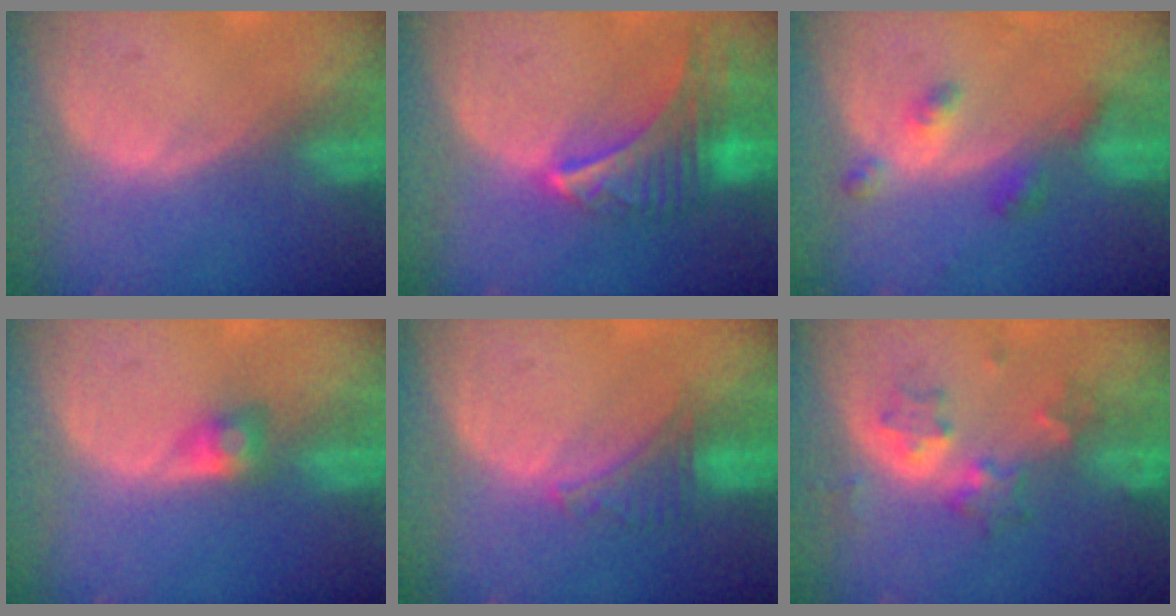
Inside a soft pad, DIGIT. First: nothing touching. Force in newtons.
{"total": 9.2, "press": 8.1, "slide": 4.3}
{"total": 4.2, "press": 3.9, "slide": 1.6}
{"total": 2.7, "press": 2.5, "slide": 1.1}
{"total": 3.3, "press": 3.2, "slide": 0.7}
{"total": 6.6, "press": 5.7, "slide": 3.2}